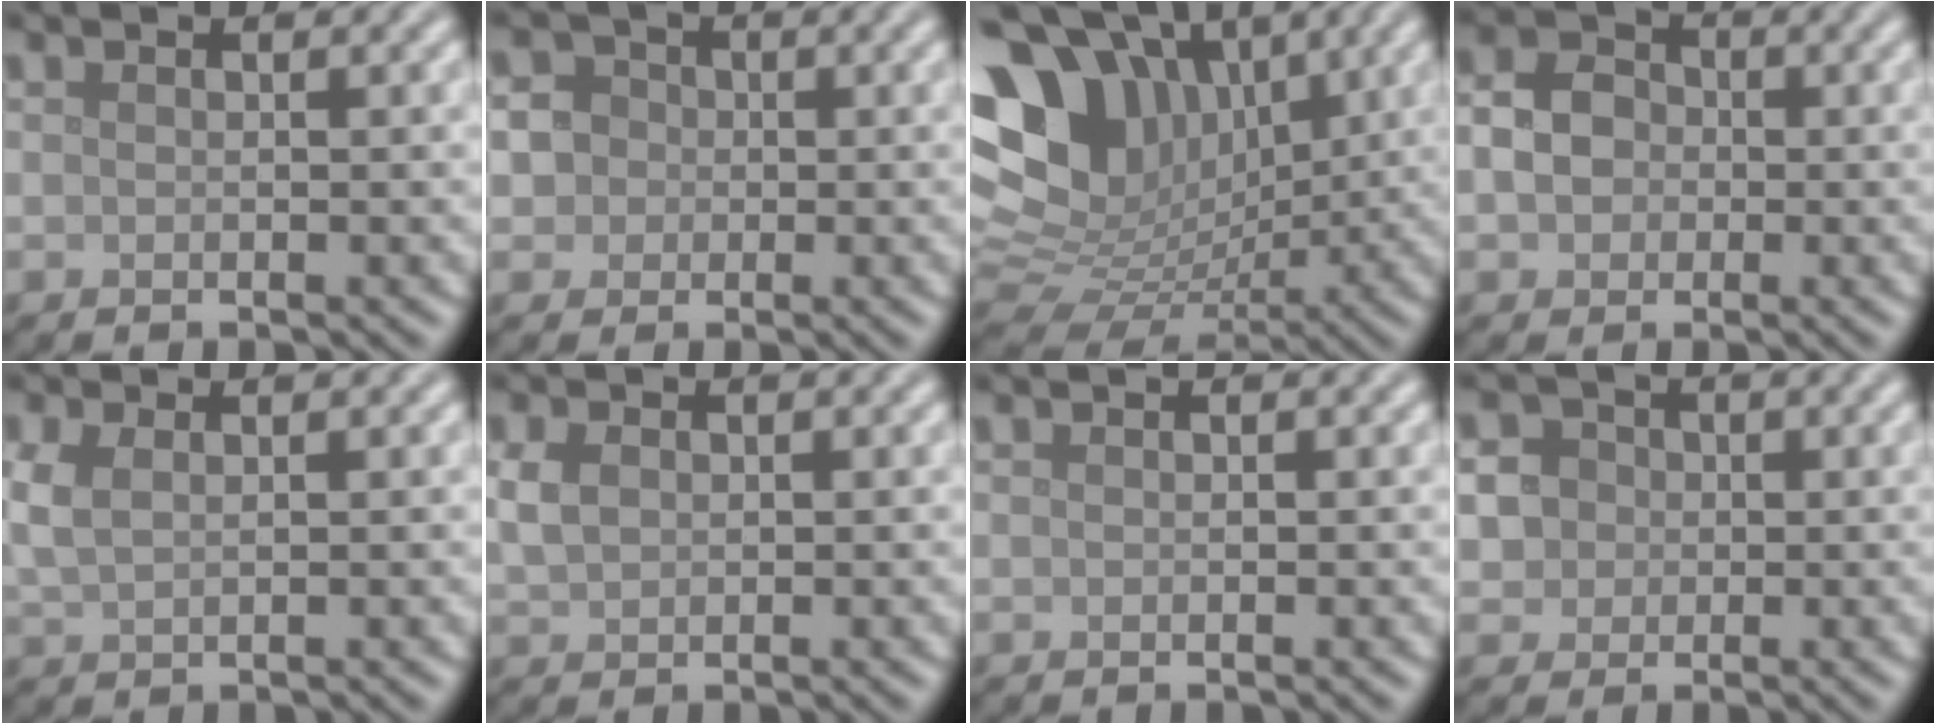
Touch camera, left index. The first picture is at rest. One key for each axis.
{"total": 5.5, "fx": 0.7, "fy": 5.0, "fz": 2.1, "tx": -0.031, "ty": 0.039, "tz": -0.014}
{"total": 13.8, "fx": 5.0, "fy": 9.8, "fz": 8.3, "tx": -0.162, "ty": 0.024, "tz": 0.092}
{"total": 3.5, "fx": -0.3, "fy": 2.9, "fz": 1.8, "tx": -0.033, "ty": 0.004, "tz": -0.011}
{"total": 2.3, "fx": 0.7, "fy": 1.4, "fz": 1.7, "tx": -0.045, "ty": 0.003, "tz": 0.016}
{"total": 2.1, "fx": 0.4, "fy": 1.6, "fz": 1.3, "tx": -0.031, "ty": 0.003, "tz": 0.008}
{"total": 0.0}
{"total": 6.4, "fx": 0.8, "fy": 5.9, "fz": 2.4, "tx": -0.051, "ty": 0.037, "tz": -0.009}